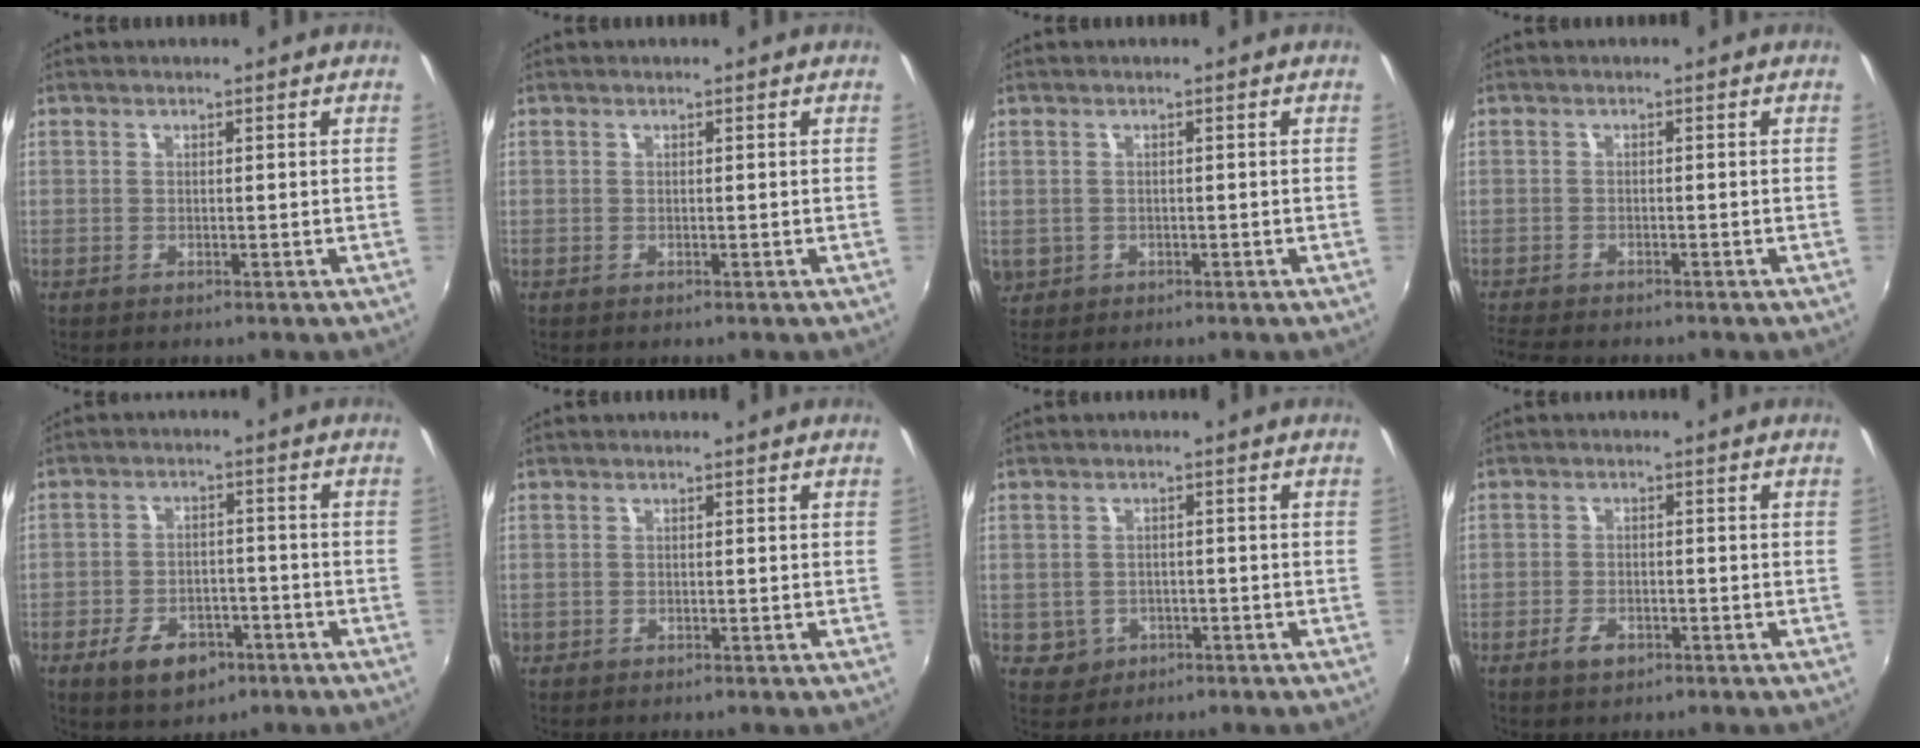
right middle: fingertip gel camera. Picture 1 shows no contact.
{"total": 0.0}
{"total": 3.6, "force": [-0.3, 3.3, 1.4], "torque": [-0.032, -0.002, 0.002]}
{"total": 5.5, "force": [-5.1, 0.7, 2.1], "torque": [-0.057, -0.023, -0.087]}
{"total": 8.6, "force": [-4.9, 5.1, 4.9], "torque": [-0.115, 0.004, -0.069]}
{"total": 0.8, "force": [-0.3, 0.7, 0.1], "torque": [-0.002, -0.003, -0.004]}
{"total": 4.5, "force": [-1.3, 4.1, 1.2], "torque": [-0.037, 0.004, -0.008]}
{"total": 3.0, "force": [-1.8, 1.6, 1.7], "torque": [-0.039, -0.002, -0.033]}